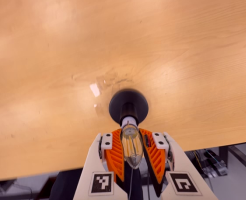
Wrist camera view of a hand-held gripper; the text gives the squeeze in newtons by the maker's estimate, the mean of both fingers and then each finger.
{"total": 19.8, "left": 20.0, "right": 19.5}